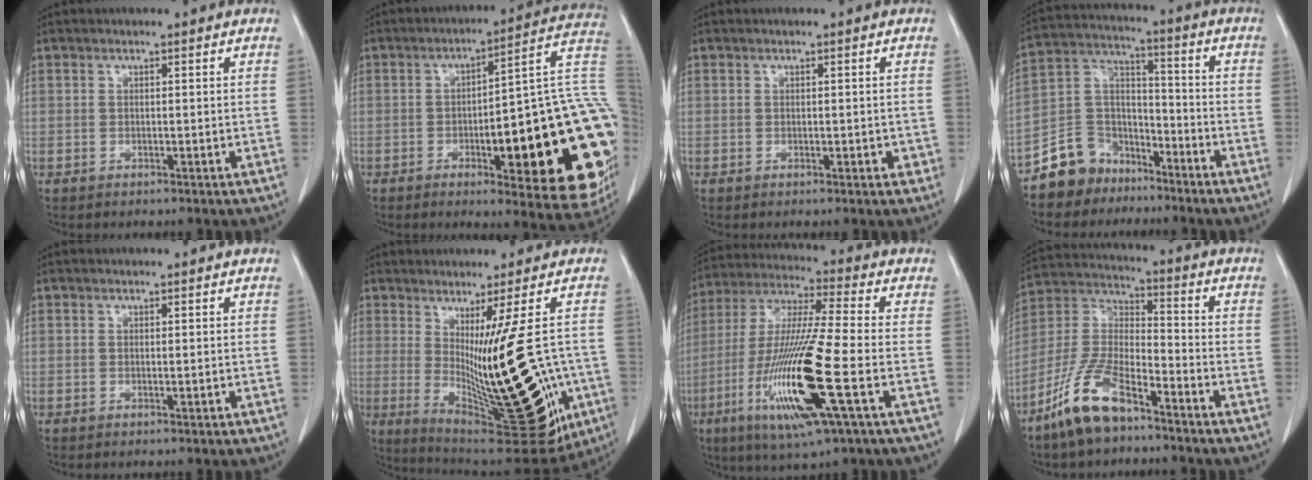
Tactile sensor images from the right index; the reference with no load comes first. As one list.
[{"total": 28.3, "force": [-4.6, 5.6, 27.3], "torque": [-0.259, 0.016, -0.056]}, {"total": 1.7, "force": [-0.2, 1.1, 1.2], "torque": [-0.009, 0.005, 0.001]}, {"total": 9.6, "force": [-7.2, 6.2, 1.2], "torque": [-0.028, 0.042, -0.138]}, {"total": 0.0}, {"total": 22.2, "force": [-3.4, 4.4, 21.5], "torque": [-0.286, -0.044, -0.026]}, {"total": 18.4, "force": [-5.9, 0.6, 17.4], "torque": [-0.369, -0.028, -0.112]}, {"total": 12.1, "force": [-8.6, 3.6, 7.8], "torque": [-0.175, -0.004, -0.171]}]